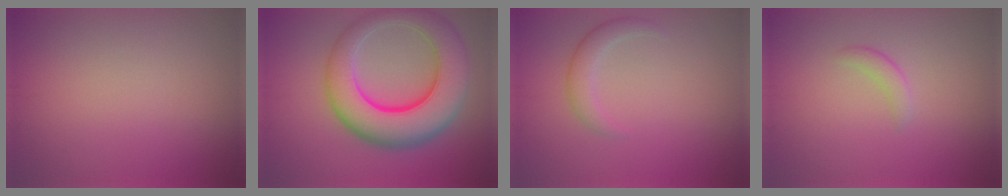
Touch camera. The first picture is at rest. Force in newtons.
{"total": 10.1, "press": 10.1, "slide": 0.4}
{"total": 2.0, "press": 2.0, "slide": 0.1}
{"total": 1.2, "press": 1.2, "slide": 0.1}